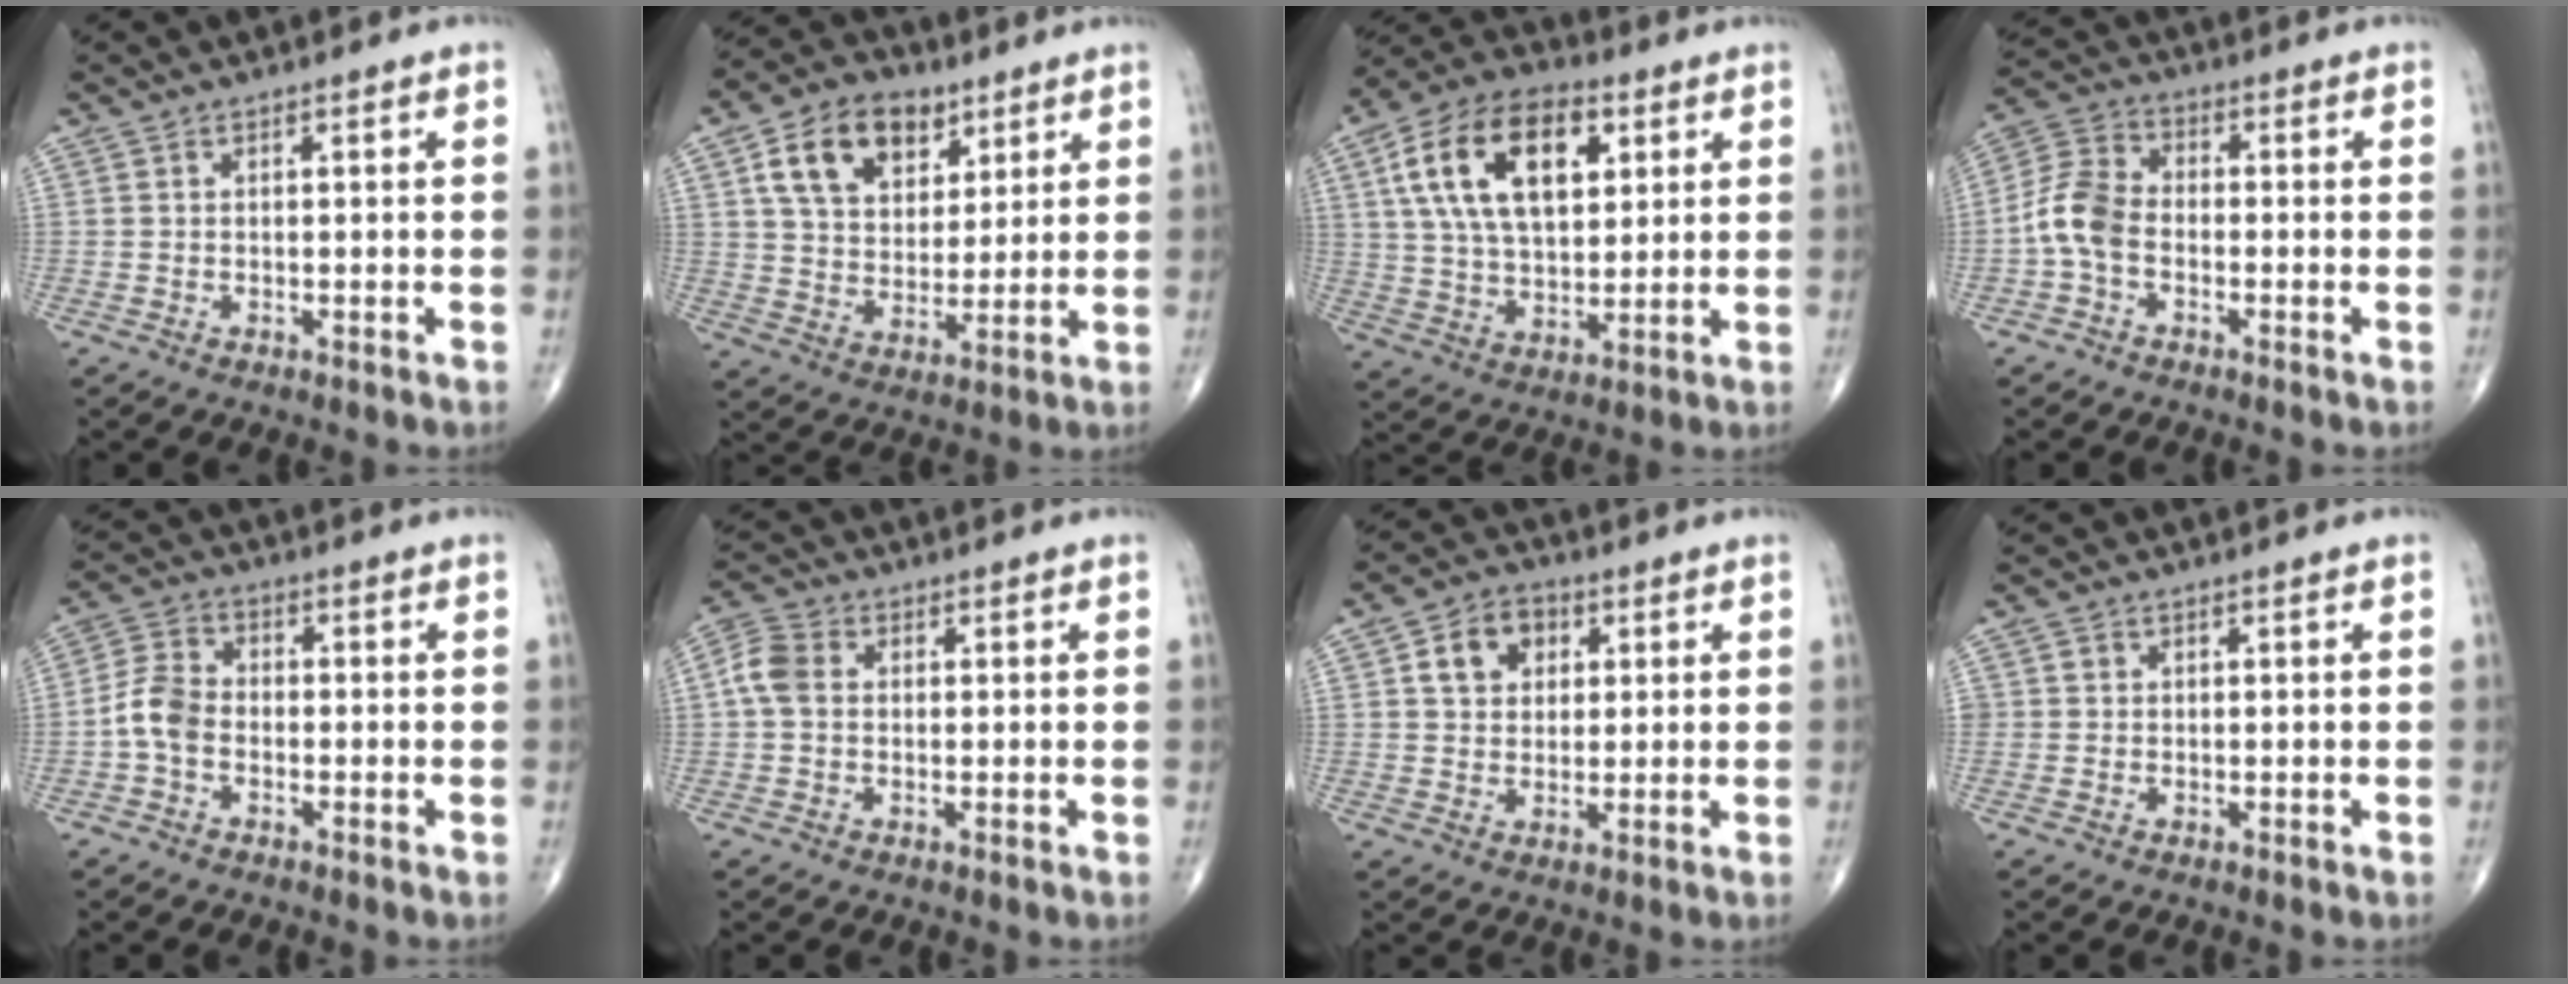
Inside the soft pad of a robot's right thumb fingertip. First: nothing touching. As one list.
[{"total": 15.2, "force": [4.7, 11.7, 8.5], "torque": [-0.110, 0.003, 0.075]}, {"total": 19.4, "force": [6.4, 11.1, 14.5], "torque": [-0.237, -0.003, 0.110]}, {"total": 7.6, "force": [-1.9, 5.0, 5.4], "torque": [-0.107, 0.025, -0.052]}, {"total": 5.9, "force": [-1.7, 4.1, 3.9], "torque": [-0.074, 0.021, -0.047]}, {"total": 5.2, "force": [0.4, 4.0, 3.3], "torque": [-0.073, 0.016, 0.001]}, {"total": 7.6, "force": [2.3, 5.9, 4.2], "torque": [-0.044, 0.003, 0.032]}, {"total": 1.0, "force": [0.1, 1.0, 0.1], "torque": [0.007, 0.003, 0.002]}]